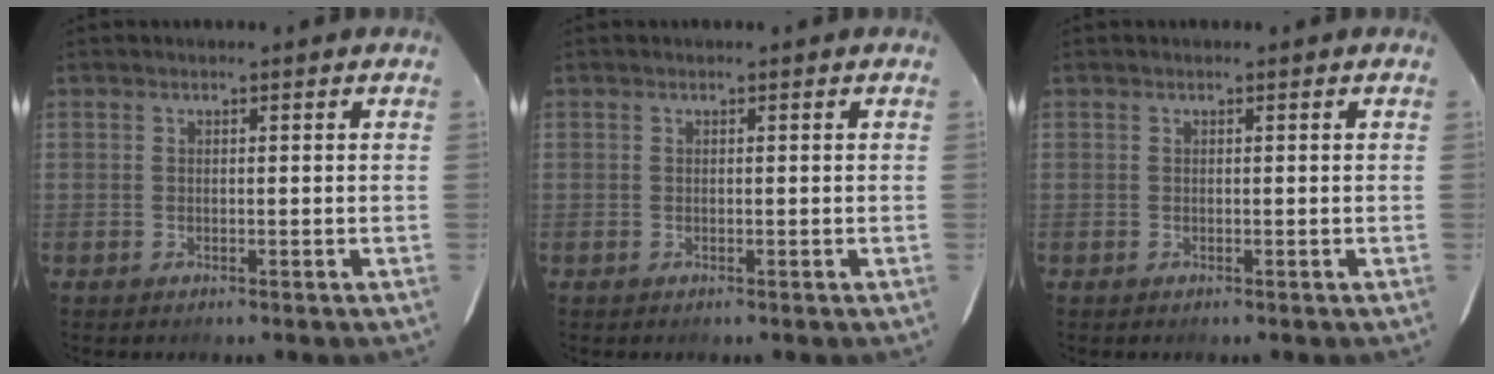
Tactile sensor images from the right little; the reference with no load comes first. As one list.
[{"total": 0.0}, {"total": 0.0}]